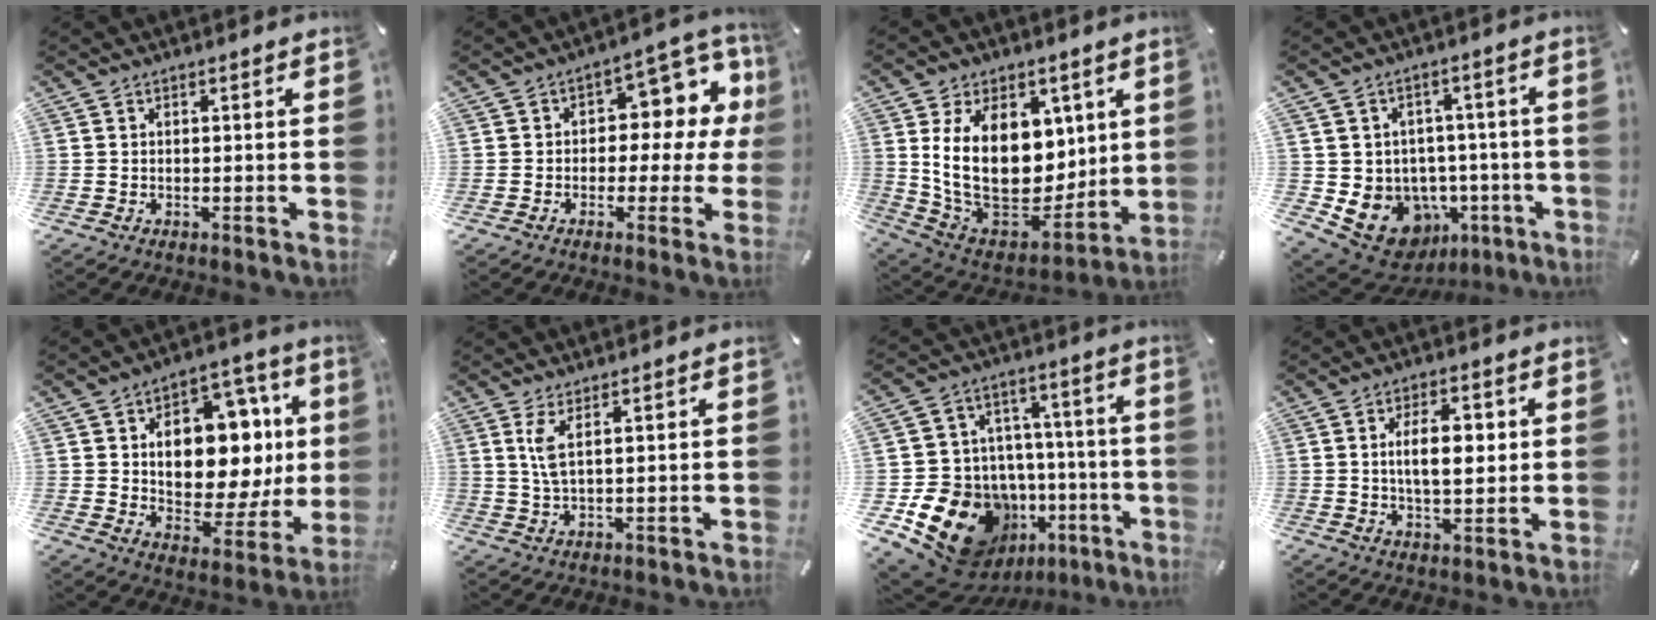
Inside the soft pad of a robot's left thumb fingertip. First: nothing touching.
{"total": 9.4, "force": [2.0, 6.5, 6.5], "torque": [-0.075, -0.023, 0.031]}
{"total": 23.8, "force": [5.0, 16.4, 16.5], "torque": [-0.302, -0.060, 0.099]}
{"total": 11.9, "force": [-4.2, 10.0, 4.9], "torque": [-0.079, 0.001, -0.060]}
{"total": 18.6, "force": [4.5, 12.2, 13.3], "torque": [-0.173, -0.032, 0.077]}
{"total": 4.7, "force": [1.8, 0.9, 4.2], "torque": [-0.095, -0.003, 0.028]}
{"total": 22.3, "force": [-9.7, 16.8, 11.1], "torque": [-0.178, 0.040, -0.126]}
{"total": 9.4, "force": [1.5, 4.5, 8.1], "torque": [-0.131, 0.000, 0.017]}